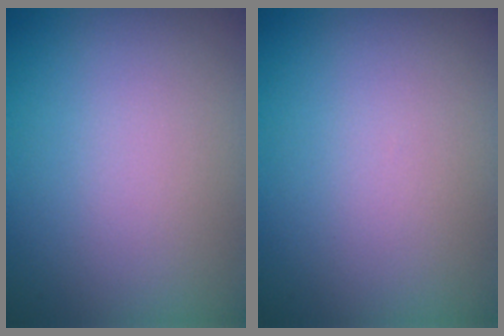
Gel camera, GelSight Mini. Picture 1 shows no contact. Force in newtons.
{"total": 0.0}